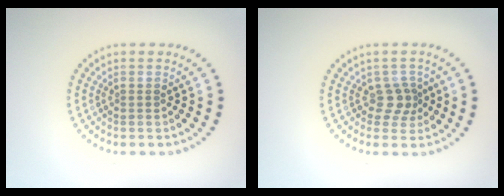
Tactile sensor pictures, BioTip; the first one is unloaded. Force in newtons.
{"total": 2.1, "press": 1.6, "slide": 1.3}